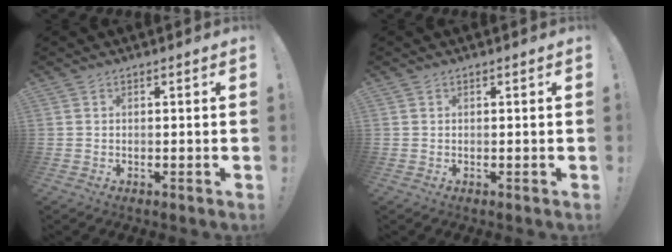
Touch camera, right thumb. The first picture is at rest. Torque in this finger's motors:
{"motor_torque": [-0.08, -0.13, -0.03, 0.08, -0.02]}